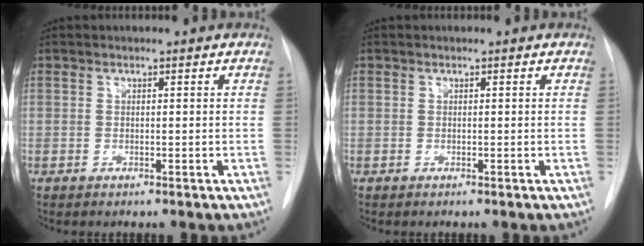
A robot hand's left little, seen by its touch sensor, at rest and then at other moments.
{"total": 0.0}